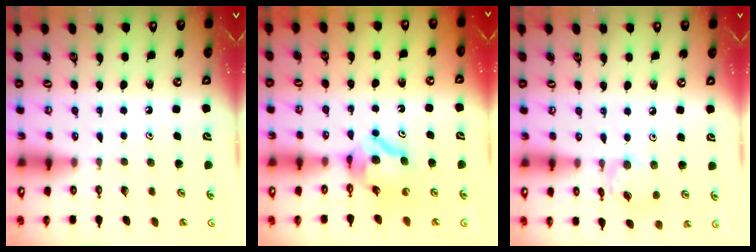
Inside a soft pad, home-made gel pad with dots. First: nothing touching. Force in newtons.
{"total": 7.7, "press": 7.6, "slide": 0.6}
{"total": 6.9, "press": 6.9, "slide": 0.3}